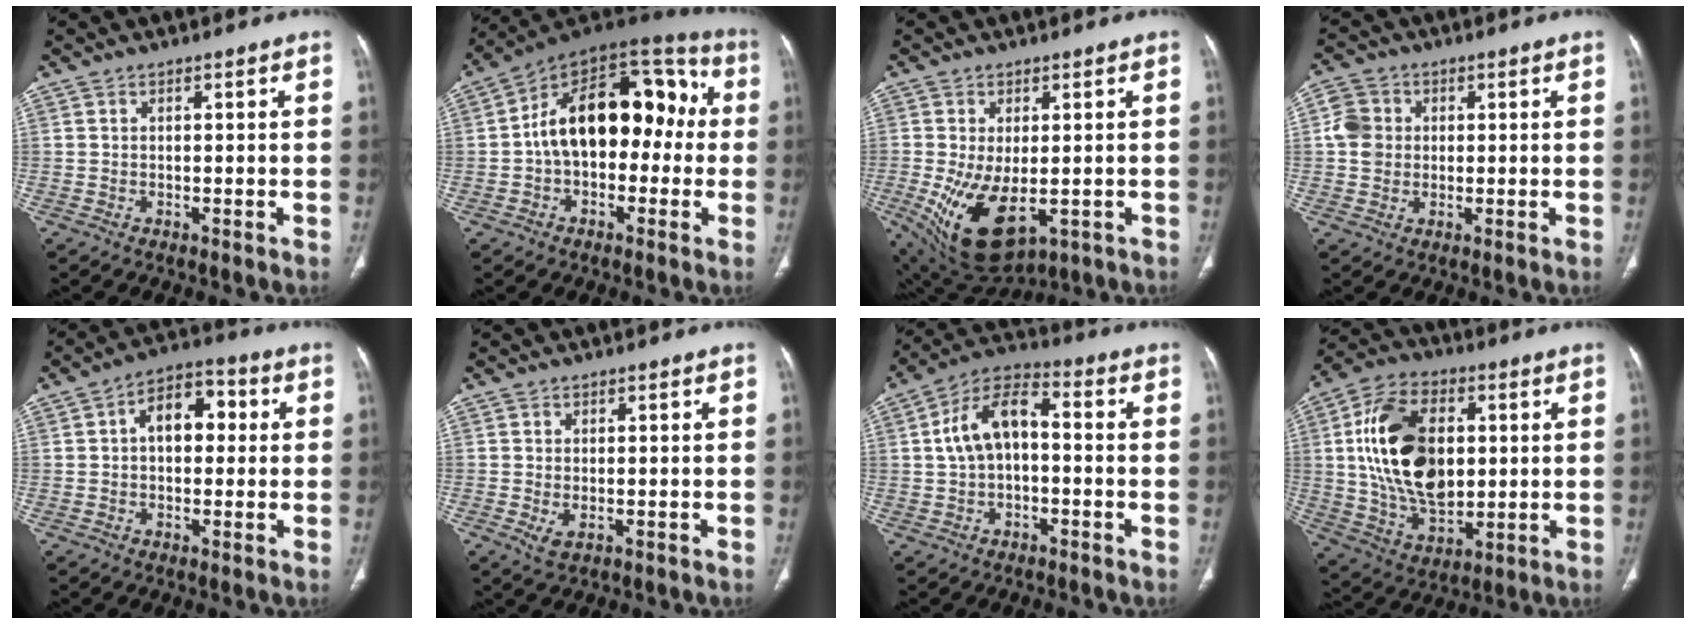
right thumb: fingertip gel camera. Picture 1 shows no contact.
{"total": 20.2, "force": [0.2, 12.4, 16.0], "torque": [-0.212, 0.059, -0.008]}
{"total": 13.2, "force": [-3.2, 6.9, 10.7], "torque": [-0.195, -0.017, -0.026]}
{"total": 5.4, "force": [0.5, 4.9, 2.3], "torque": [-0.033, 0.007, 0.004]}
{"total": 9.0, "force": [1.2, 5.7, 6.8], "torque": [-0.079, 0.026, 0.011]}
{"total": 2.3, "force": [-0.7, 1.2, 1.9], "torque": [-0.038, -0.007, -0.005]}
{"total": 10.6, "force": [0.2, 6.1, 8.7], "torque": [-0.161, 0.036, -0.007]}
{"total": 20.8, "force": [2.8, 13.0, 16.1], "torque": [-0.270, -0.004, 0.057]}